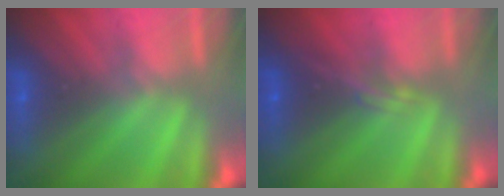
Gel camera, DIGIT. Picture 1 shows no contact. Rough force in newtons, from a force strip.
{"total": 2.3}